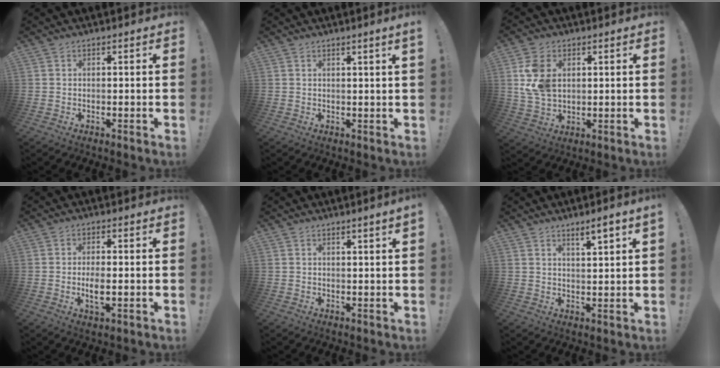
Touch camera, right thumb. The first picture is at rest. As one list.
[{"total": 1.9, "force": [1.1, -0.6, 1.5], "torque": [-0.010, -0.011, 0.014]}, {"total": 10.5, "force": [2.7, 7.3, 6.9], "torque": [-0.137, -0.004, 0.052]}, {"total": 4.6, "force": [-0.9, 1.7, 4.2], "torque": [-0.078, -0.007, -0.018]}, {"total": 1.8, "force": [1.2, -0.6, 1.3], "torque": [-0.015, -0.008, 0.018]}, {"total": 4.5, "force": [3.3, -0.1, 3.0], "torque": [-0.040, -0.020, 0.051]}]